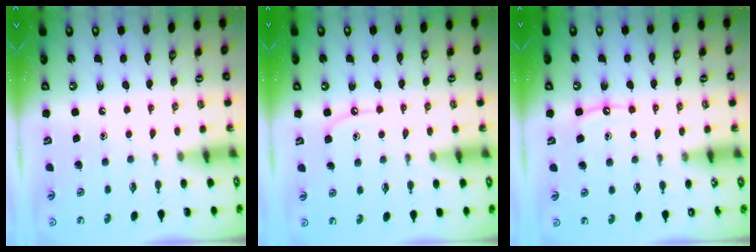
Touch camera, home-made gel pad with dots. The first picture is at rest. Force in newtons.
{"total": 5.0, "press": 4.9, "slide": 0.5}
{"total": 5.9, "press": 5.9, "slide": 0.6}